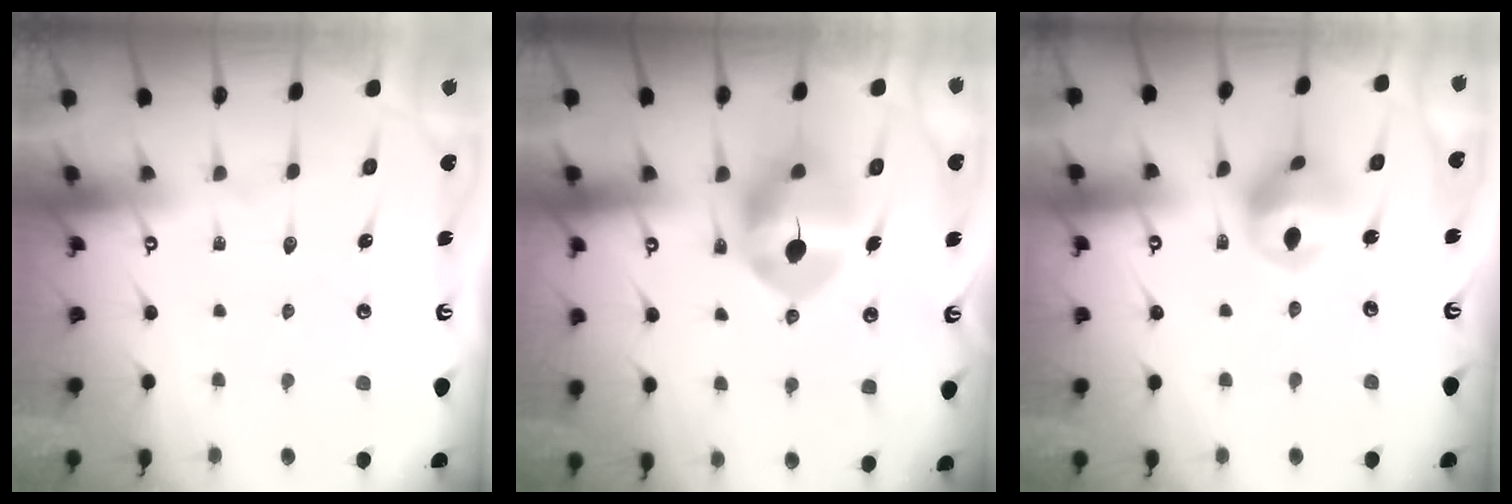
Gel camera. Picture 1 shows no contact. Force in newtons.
{"total": 10.3, "press": 10.1, "slide": 1.7}
{"total": 11.8, "press": 11.7, "slide": 1.3}